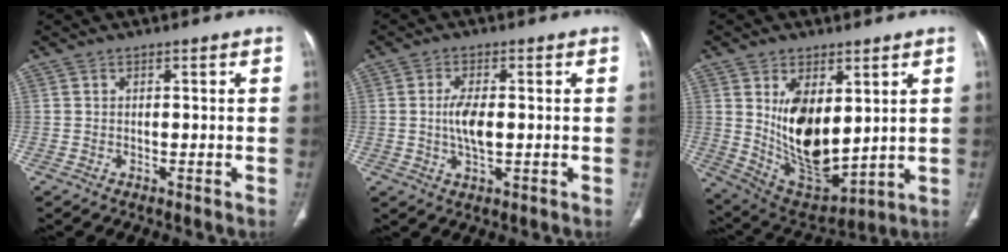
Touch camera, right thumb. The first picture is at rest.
{"total": 5.1, "force": [-0.1, 2.1, 4.7], "torque": [-0.097, -0.003, -0.003]}
{"total": 15.9, "force": [3.1, 8.7, 13.0], "torque": [-0.199, -0.031, 0.083]}